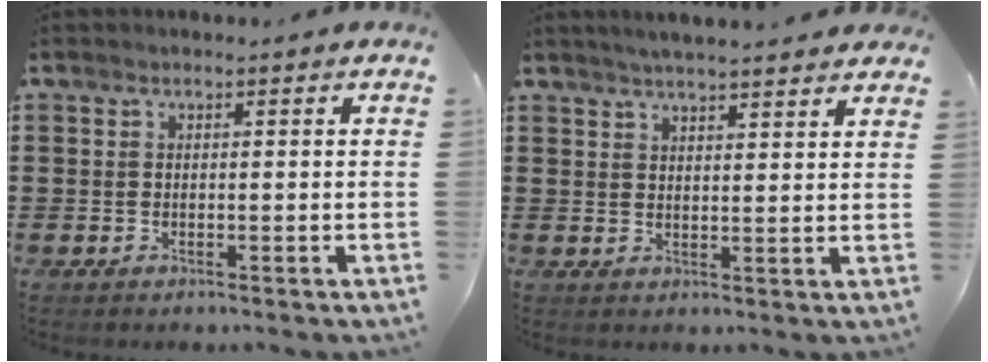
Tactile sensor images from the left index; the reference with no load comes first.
{"total": 3.3, "force": [3.2, -0.2, 0.9], "torque": [-0.026, -0.007, 0.058]}